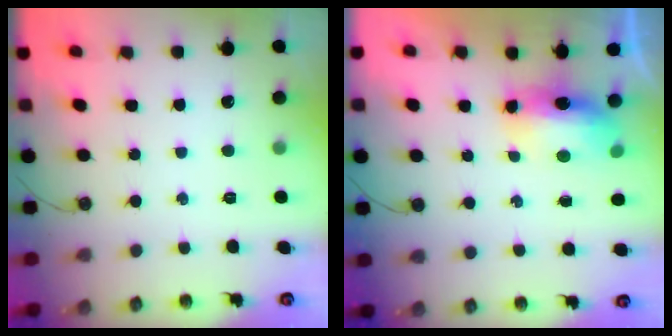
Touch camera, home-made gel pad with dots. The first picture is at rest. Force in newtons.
{"total": 8.4, "press": 8.4, "slide": 0.7}